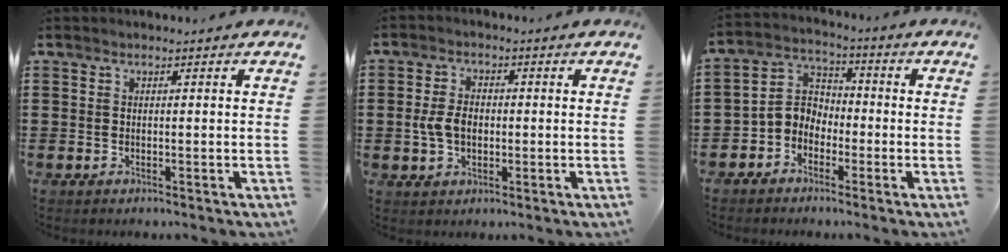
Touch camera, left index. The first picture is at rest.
{"total": 4.5, "force": [-0.3, 2.9, 3.4], "torque": [-0.082, 0.003, -0.011]}
{"total": 4.5, "force": [-2.5, 3.6, 1.2], "torque": [-0.046, 0.004, -0.059]}